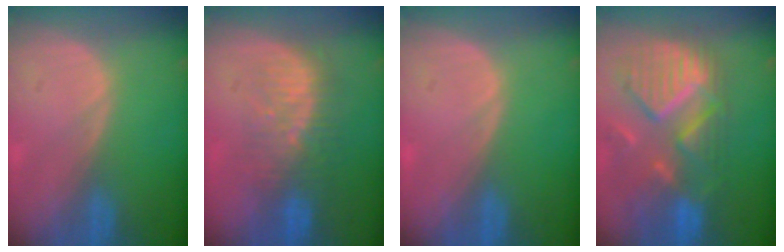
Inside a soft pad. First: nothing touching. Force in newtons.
{"total": 8.2, "press": 7.6, "slide": 3.1}
{"total": 0.0}
{"total": 11.8, "press": 10.4, "slide": 5.7}